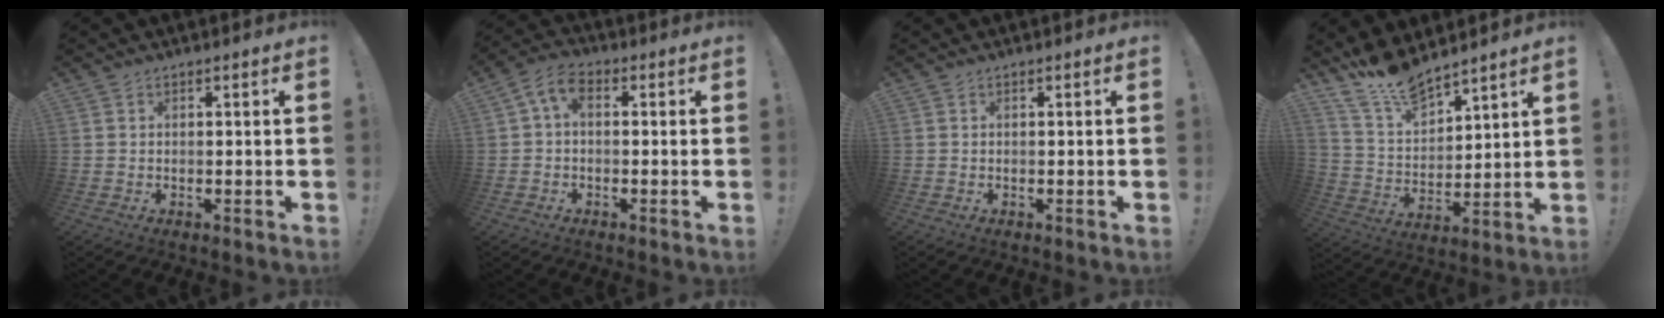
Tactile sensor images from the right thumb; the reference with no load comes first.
{"total": 5.6, "force": [0.7, 3.2, 4.6], "torque": [-0.094, 0.003, 0.018]}
{"total": 0.0}
{"total": 12.5, "force": [11.5, 3.4, 3.2], "torque": [-0.079, -0.089, 0.215]}